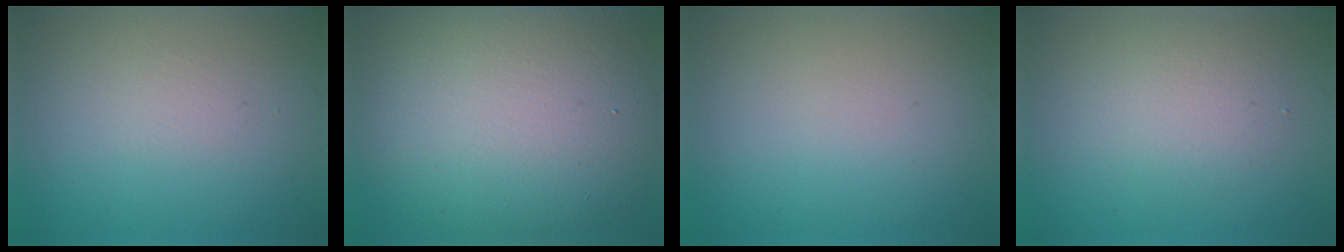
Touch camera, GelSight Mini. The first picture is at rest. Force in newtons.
{"total": 13.4, "press": 13.4, "slide": 0.5}
{"total": 0.0}
{"total": 2.6, "press": 2.6, "slide": 0.0}